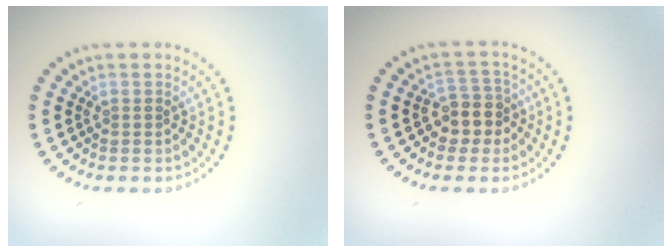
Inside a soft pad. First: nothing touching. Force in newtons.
{"total": 2.8, "press": 2.5, "slide": 1.3}